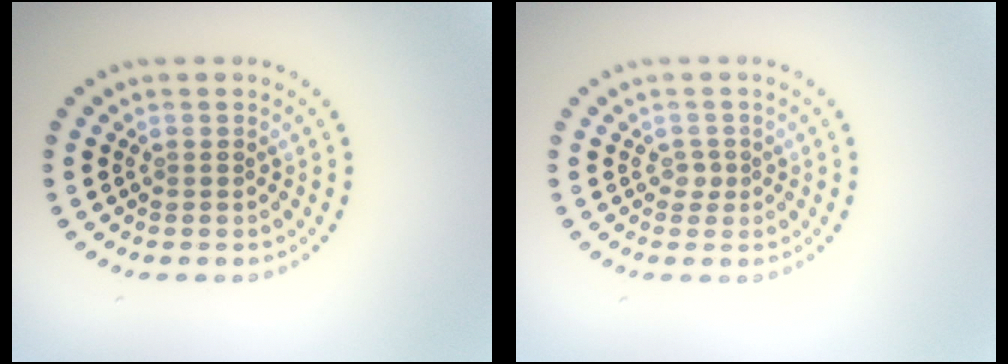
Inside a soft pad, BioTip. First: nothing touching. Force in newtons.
{"total": 0.9, "press": 0.7, "slide": 0.6}